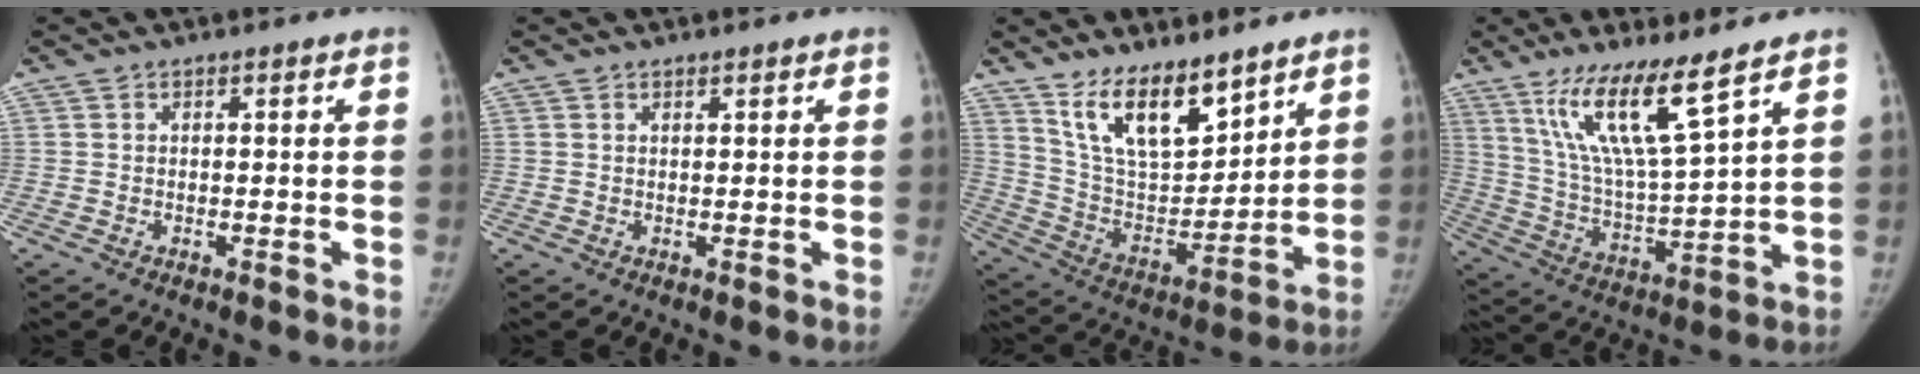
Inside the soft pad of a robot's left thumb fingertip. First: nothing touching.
{"total": 0.6, "force": [0.5, 0.0, 0.3], "torque": [-0.007, -0.003, 0.010]}
{"total": 15.4, "force": [11.1, 5.9, 8.9], "torque": [-0.115, -0.074, 0.216]}
{"total": 14.7, "force": [9.3, 1.5, 11.2], "torque": [-0.208, -0.060, 0.191]}